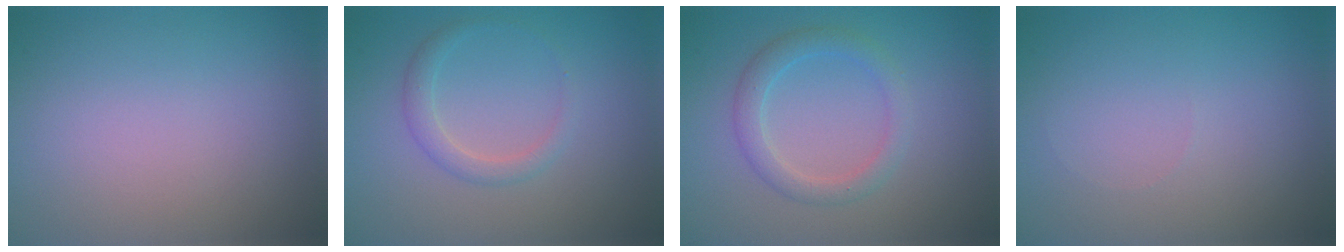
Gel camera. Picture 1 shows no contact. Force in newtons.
{"total": 1.8, "press": 1.8, "slide": 0.0}
{"total": 2.5, "press": 2.5, "slide": 0.1}
{"total": 0.0}